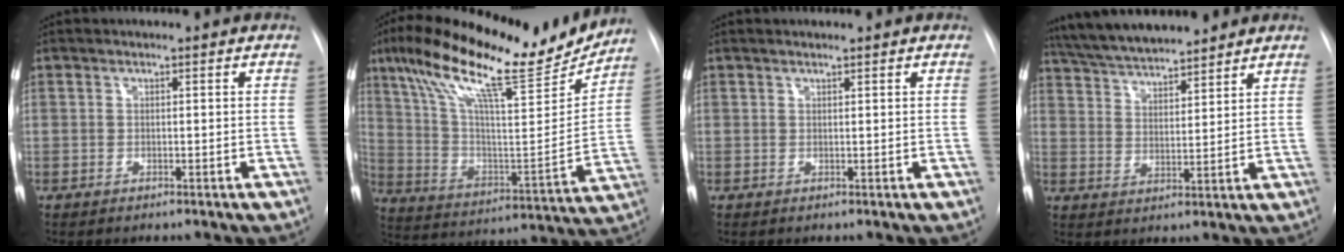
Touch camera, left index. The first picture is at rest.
{"total": 23.4, "force": [18.7, 3.8, 13.6], "torque": [-0.239, 0.002, 0.298]}
{"total": 0.9, "force": [0.8, 0.0, 0.5], "torque": [-0.010, 0.011, 0.016]}
{"total": 12.7, "force": [11.5, 1.6, 5.0], "torque": [-0.091, 0.023, 0.198]}